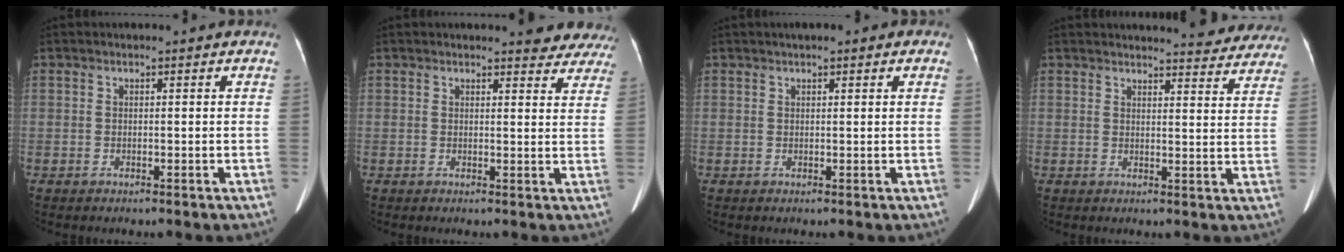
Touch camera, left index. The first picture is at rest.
{"total": 7.5, "force": [7.1, 2.1, 1.4], "torque": [0.012, -0.018, 0.051]}
{"total": 2.4, "force": [1.5, 0.7, 1.8], "torque": [-0.028, 0.014, 0.019]}
{"total": 13.0, "force": [12.5, 2.3, 2.9], "torque": [-0.006, -0.033, 0.117]}